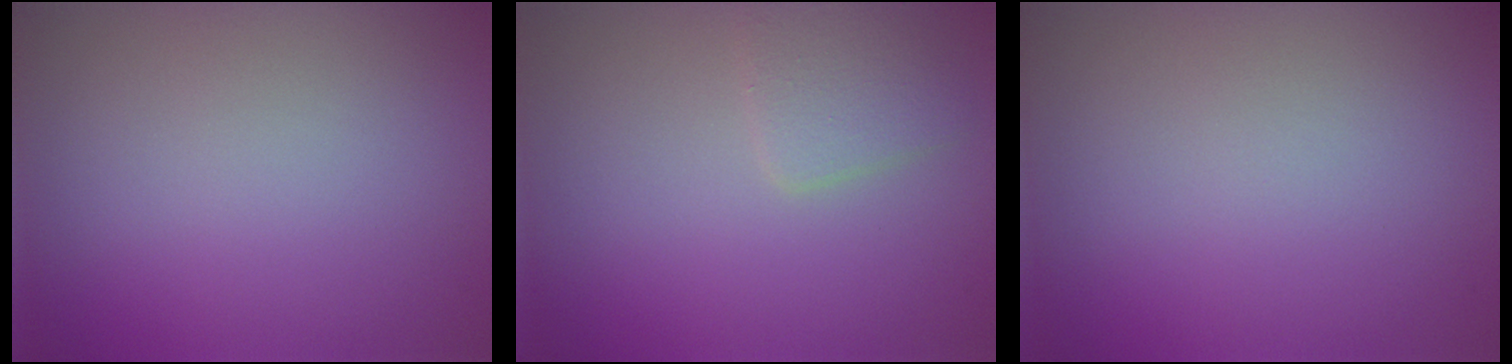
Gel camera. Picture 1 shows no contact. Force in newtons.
{"total": 2.2, "press": 2.2, "slide": 0.1}
{"total": 0.0}